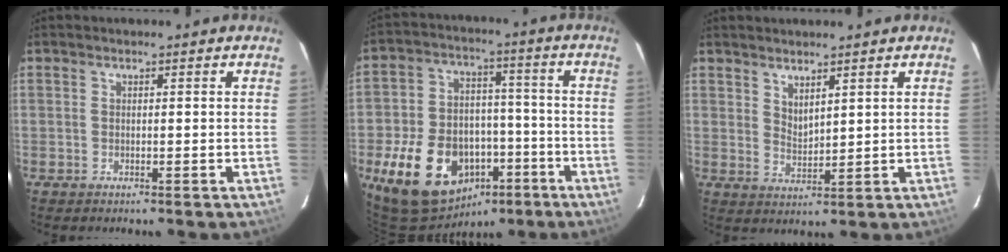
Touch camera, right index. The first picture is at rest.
{"total": 19.6, "force": [-9.9, 13.1, 10.7], "torque": [-0.228, 0.025, -0.135]}
{"total": 3.6, "force": [2.9, 1.2, 1.8], "torque": [-0.028, -0.005, 0.051]}